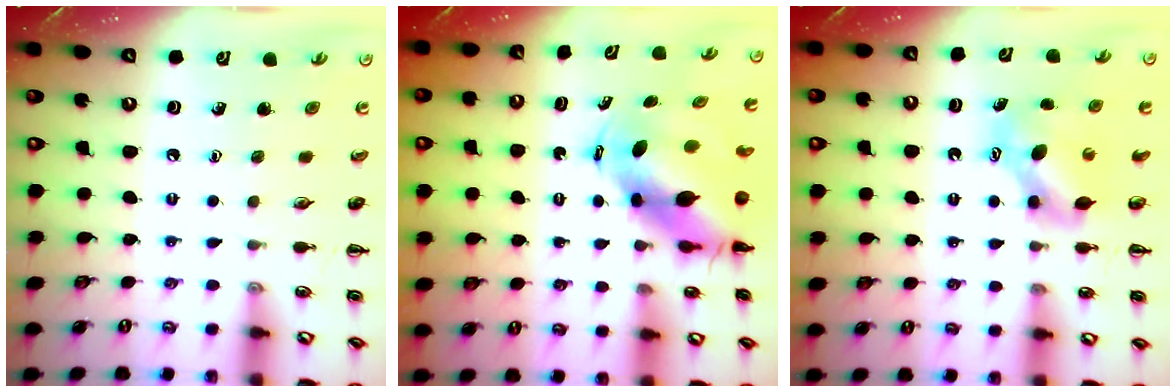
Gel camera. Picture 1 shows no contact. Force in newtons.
{"total": 7.8, "press": 7.4, "slide": 2.2}
{"total": 7.7, "press": 7.7, "slide": 0.6}